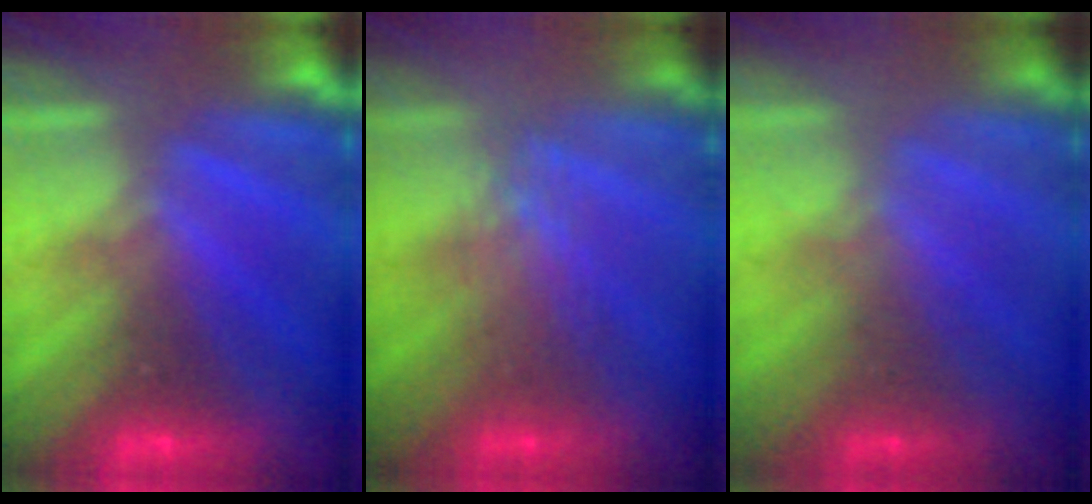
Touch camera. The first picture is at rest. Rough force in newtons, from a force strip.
{"total": 3.0}
{"total": 1.8}